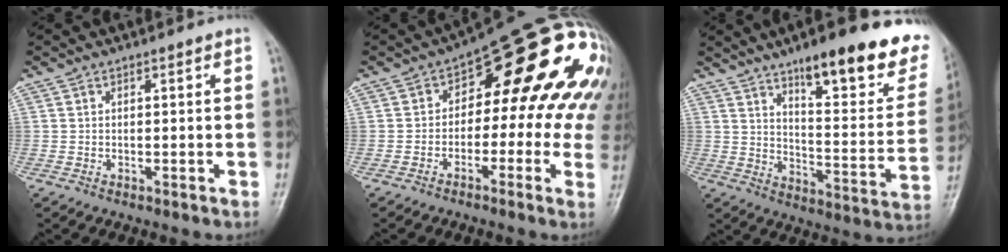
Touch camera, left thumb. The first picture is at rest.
{"total": 20.5, "force": [1.9, 10.3, 17.7], "torque": [-0.182, 0.042, 0.010]}
{"total": 23.3, "force": [14.6, 6.4, 17.0], "torque": [-0.187, -0.068, 0.210]}